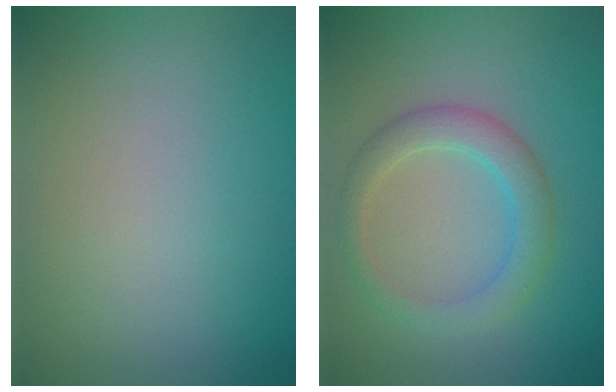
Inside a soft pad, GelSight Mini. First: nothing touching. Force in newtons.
{"total": 3.3, "press": 3.3, "slide": 0.1}